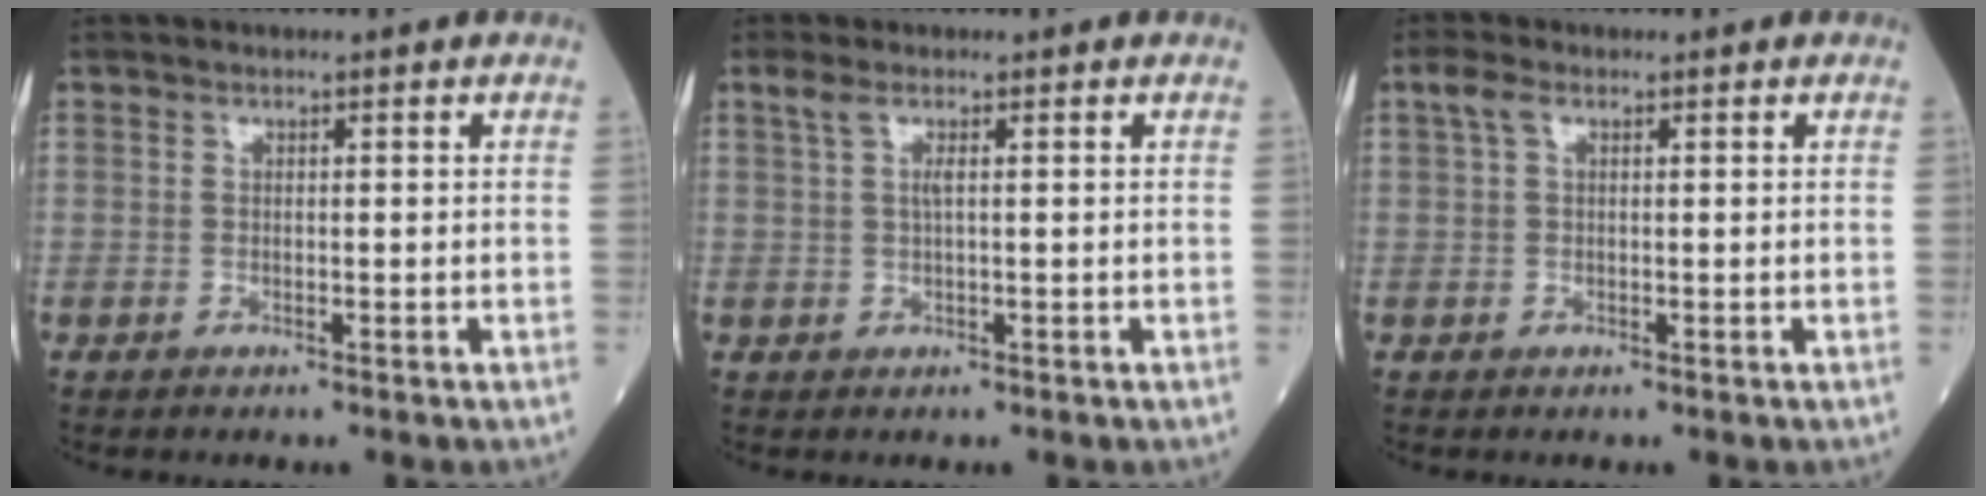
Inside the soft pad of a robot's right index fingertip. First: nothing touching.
{"total": 2.3, "force": [1.0, 0.2, 2.0], "torque": [-0.057, 0.019, 0.022]}
{"total": 2.0, "force": [0.9, 0.9, 1.6], "torque": [-0.042, 0.023, 0.021]}